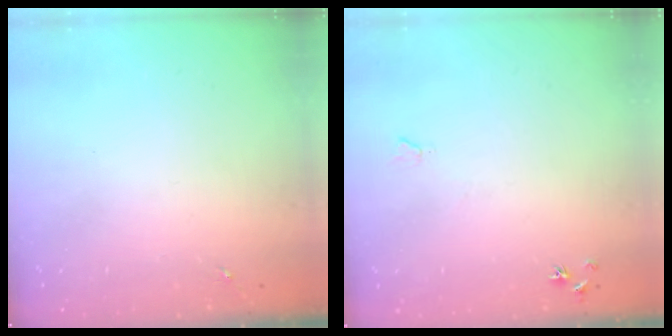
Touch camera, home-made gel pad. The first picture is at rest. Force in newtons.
{"total": 4.7, "press": 4.7, "slide": 0.7}